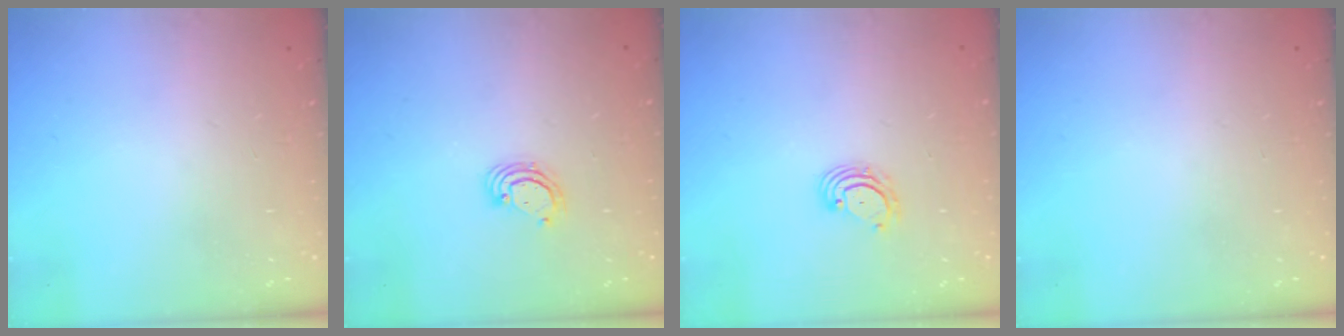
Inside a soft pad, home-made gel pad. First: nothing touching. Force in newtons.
{"total": 3.5, "press": 3.5, "slide": 0.2}
{"total": 3.7, "press": 3.7, "slide": 0.4}
{"total": 0.0}